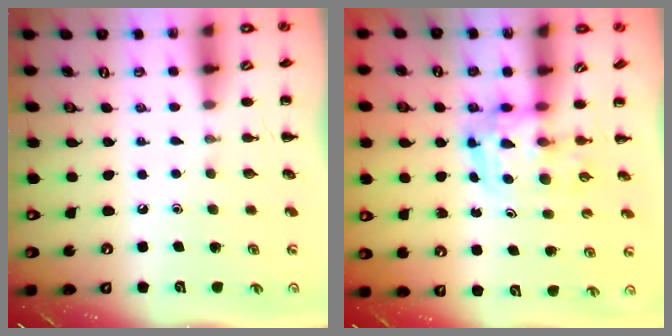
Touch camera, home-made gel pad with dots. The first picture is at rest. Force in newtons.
{"total": 3.7, "press": 3.6, "slide": 0.6}